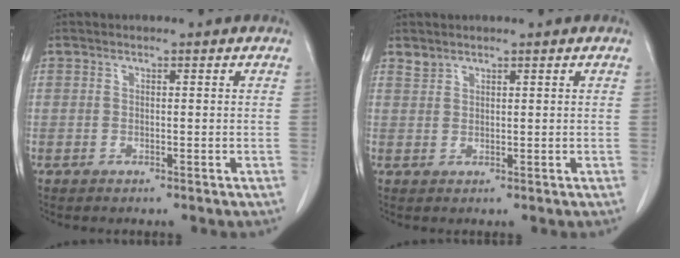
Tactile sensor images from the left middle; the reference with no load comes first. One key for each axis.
{"total": 1.3, "fx": 1.2, "fy": 0.3, "fz": 0.0, "tx": -0.001, "ty": 0.003, "tz": 0.027}